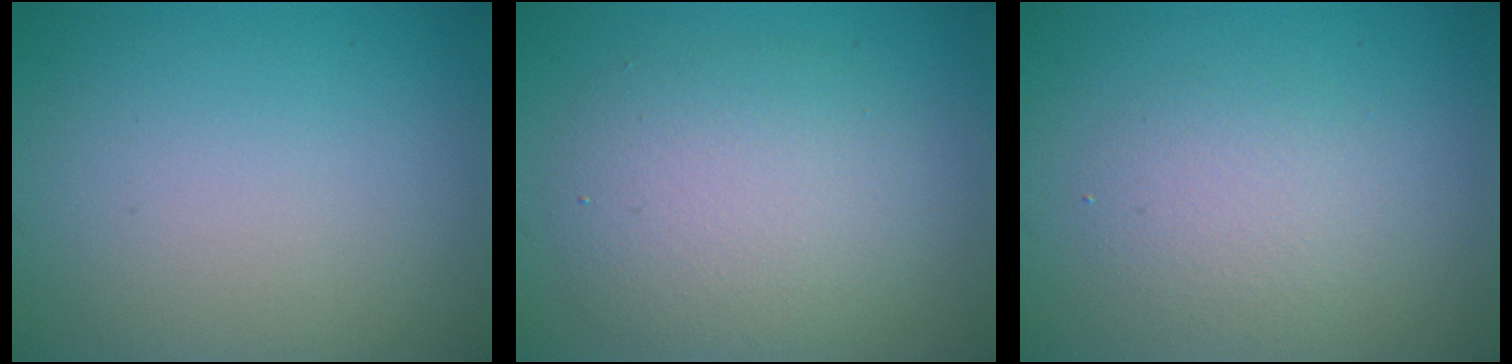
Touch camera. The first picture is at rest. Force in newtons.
{"total": 5.1, "press": 5.1, "slide": 0.1}
{"total": 2.3, "press": 2.3, "slide": 0.0}